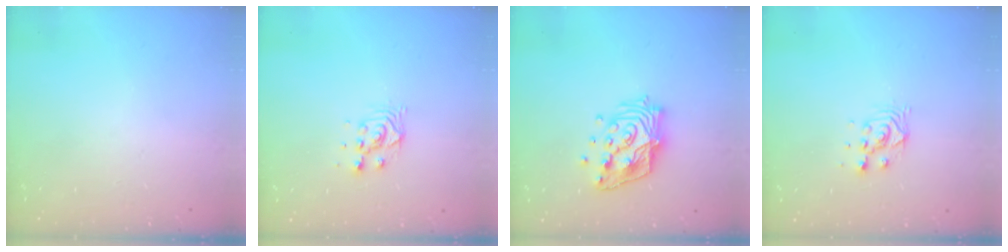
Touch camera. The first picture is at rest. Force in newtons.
{"total": 5.5, "press": 5.5, "slide": 0.3}
{"total": 15.5, "press": 15.5, "slide": 1.2}
{"total": 5.5, "press": 5.5, "slide": 0.3}